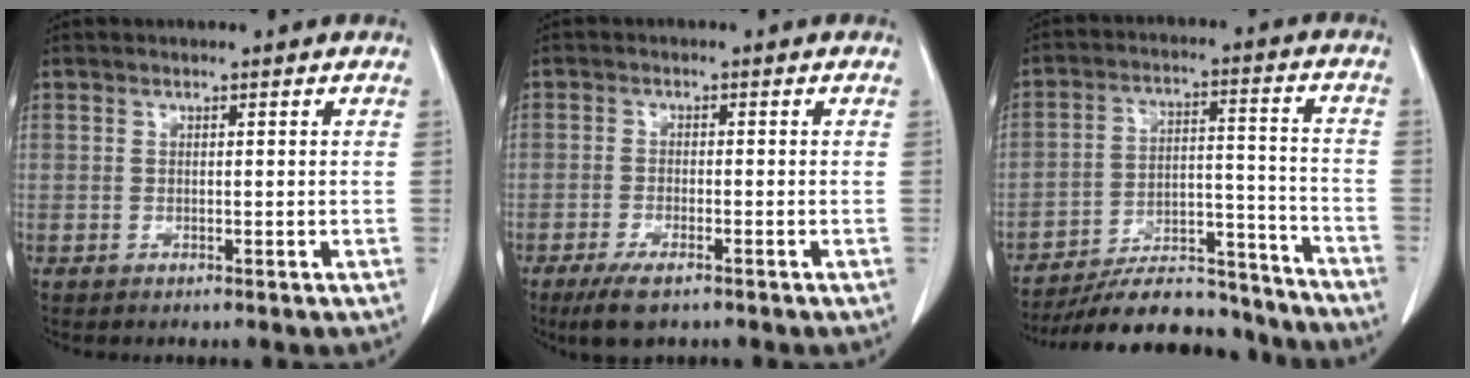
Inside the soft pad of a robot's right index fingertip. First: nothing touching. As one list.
[{"total": 5.0, "force": [-3.4, 1.2, 3.4], "torque": [-0.071, -0.011, -0.058]}, {"total": 19.3, "force": [-17.9, 4.8, 5.6], "torque": [-0.084, 0.028, -0.265]}]